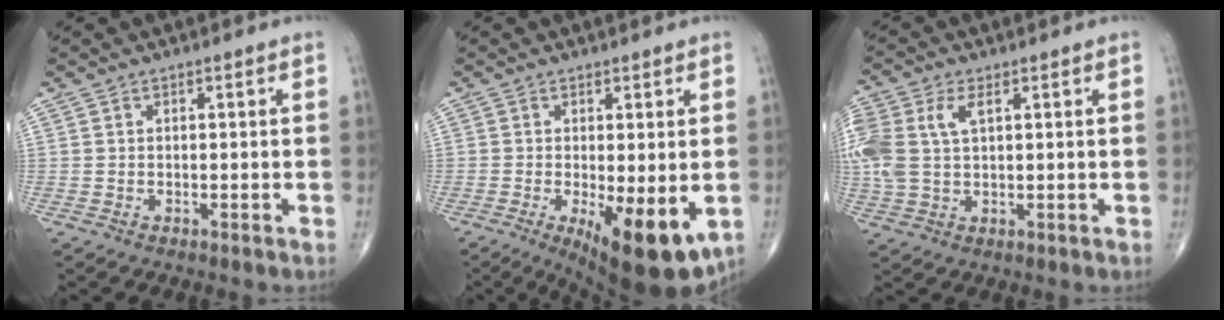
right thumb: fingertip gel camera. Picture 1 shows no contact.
{"total": 12.6, "force": [-3.6, 4.4, 11.3], "torque": [-0.158, -0.026, -0.041]}
{"total": 11.6, "force": [3.0, 6.7, 9.0], "torque": [-0.241, 0.015, 0.063]}